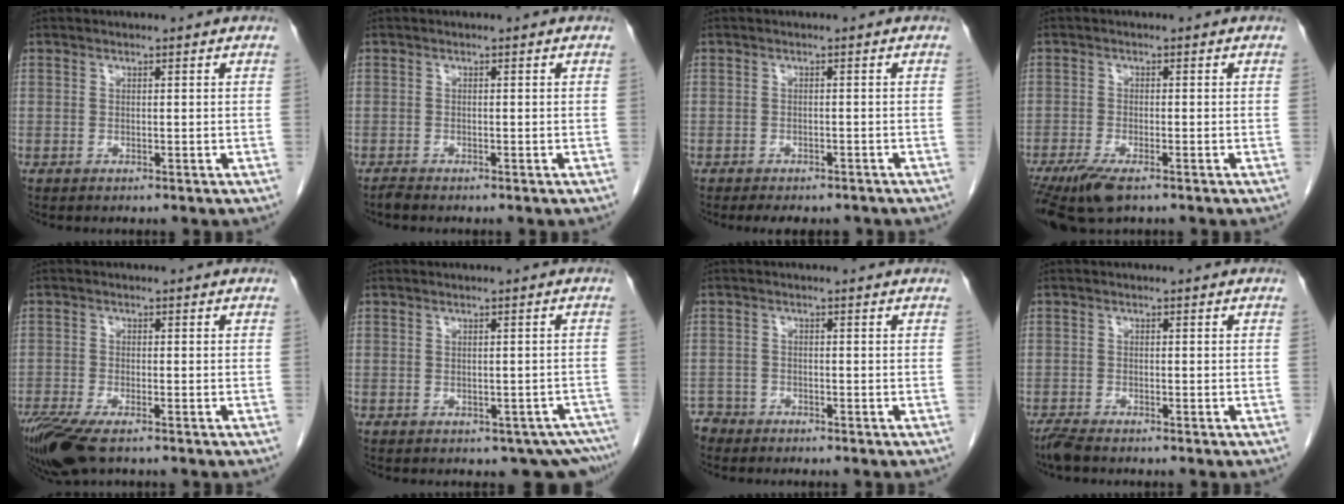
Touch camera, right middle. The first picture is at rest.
{"total": 0.8, "force": [-0.7, 0.0, 0.2], "torque": [-0.012, -0.002, -0.016]}
{"total": 6.3, "force": [-5.3, 2.6, 2.3], "torque": [-0.026, -0.001, -0.064]}
{"total": 6.6, "force": [-4.4, 1.6, 4.5], "torque": [-0.084, -0.017, -0.077]}
{"total": 8.4, "force": [-6.0, 2.2, 5.5], "torque": [-0.105, -0.020, -0.107]}
{"total": 6.3, "force": [-4.6, 3.6, 2.4], "torque": [0.002, 0.006, -0.050]}
{"total": 2.3, "force": [-2.1, 0.8, -0.3], "torque": [0.010, 0.000, -0.040]}
{"total": 2.3, "force": [-2.0, 0.3, 1.1], "torque": [-0.031, -0.008, -0.040]}